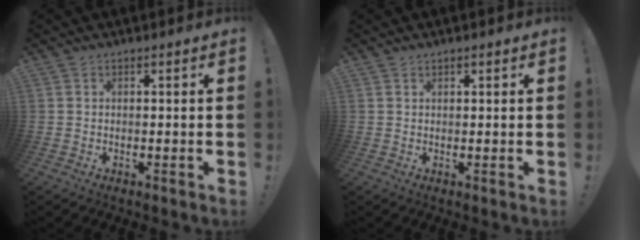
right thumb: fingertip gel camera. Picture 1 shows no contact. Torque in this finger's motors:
{"motor_torque": [0.09, 0.15, -0.11, 0.01, 0.06]}